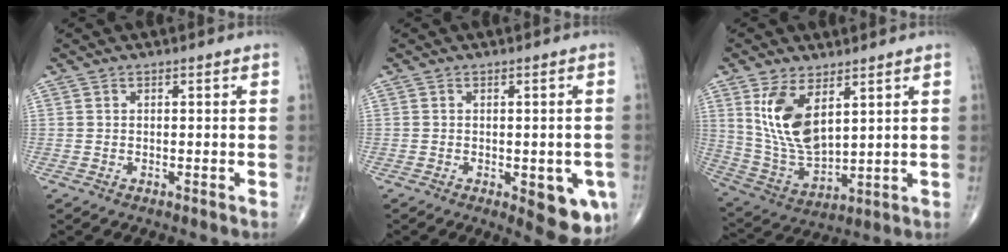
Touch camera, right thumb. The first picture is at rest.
{"total": 8.8, "force": [-2.8, 3.6, 7.5], "torque": [-0.064, -0.005, -0.027]}
{"total": 12.8, "force": [5.1, 6.3, 10.0], "torque": [-0.185, -0.026, 0.118]}